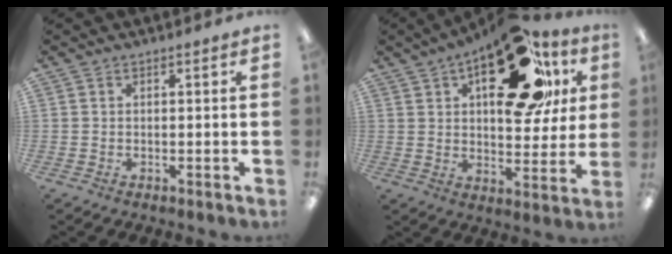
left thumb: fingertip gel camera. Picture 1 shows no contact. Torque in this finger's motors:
{"motor_torque": [2.53, 2.48, 2.28, -0.49, 0.29]}